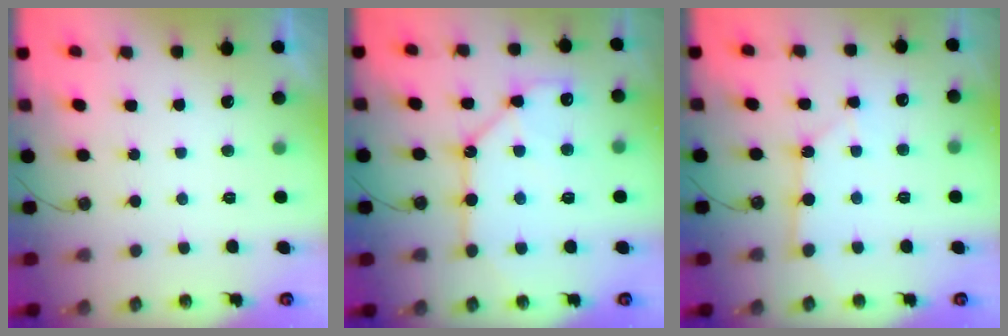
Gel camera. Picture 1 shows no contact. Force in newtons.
{"total": 11.8, "press": 11.7, "slide": 1.1}
{"total": 3.0, "press": 3.0, "slide": 0.1}